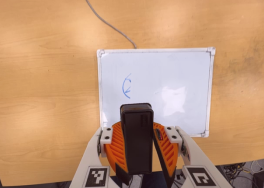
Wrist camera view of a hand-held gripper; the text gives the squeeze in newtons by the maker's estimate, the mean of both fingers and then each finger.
{"total": 8.1, "left": 8.9, "right": 7.2}